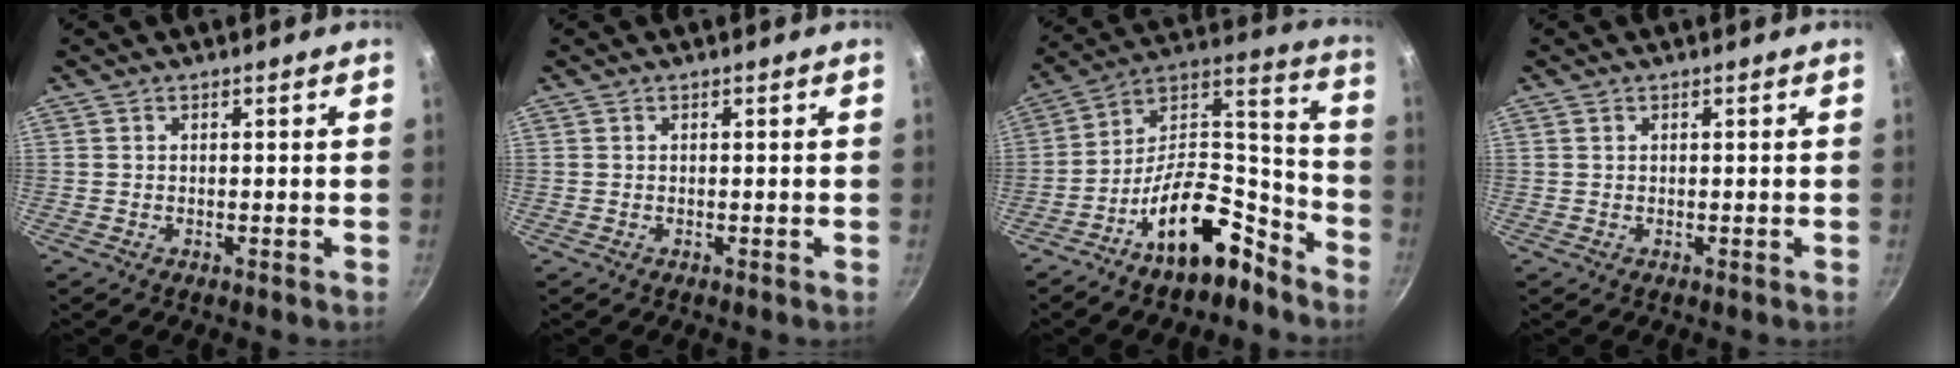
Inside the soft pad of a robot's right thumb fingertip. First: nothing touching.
{"total": 0.0}
{"total": 17.8, "force": [-11.2, 8.0, 11.3], "torque": [-0.133, 0.122, -0.191]}
{"total": 0.6, "force": [0.3, 0.4, 0.3], "torque": [-0.005, 0.001, 0.006]}